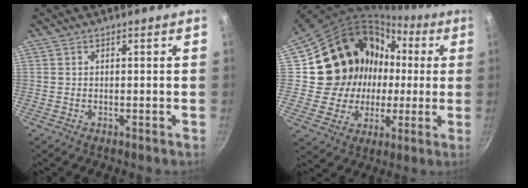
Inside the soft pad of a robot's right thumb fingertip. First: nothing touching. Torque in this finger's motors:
{"motor_torque": [1.18, 3.83, 0.23, 0.12, 0.25]}